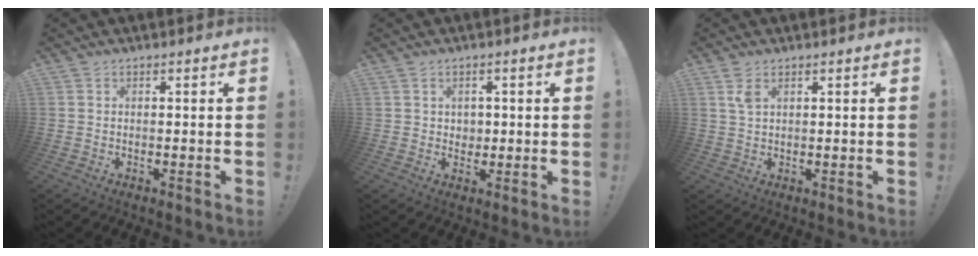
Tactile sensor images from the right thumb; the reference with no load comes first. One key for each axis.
{"total": 2.9, "fx": 1.0, "fy": 2.7, "fz": -0.1, "tx": 0.002, "ty": -0.004, "tz": 0.018}
{"total": 3.0, "fx": 1.5, "fy": 1.5, "fz": 2.1, "tx": -0.035, "ty": -0.003, "tz": 0.026}